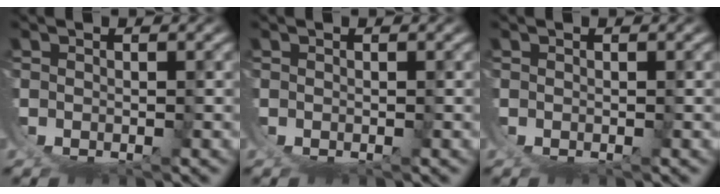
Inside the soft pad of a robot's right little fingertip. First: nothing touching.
{"total": 0.0}
{"total": 0.0}